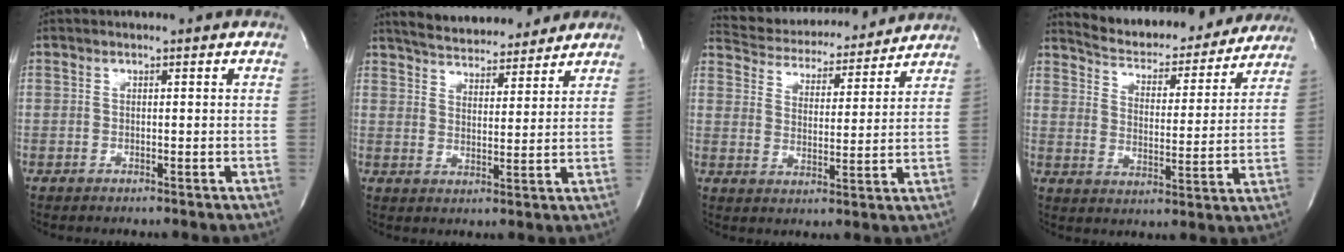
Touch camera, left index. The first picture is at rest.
{"total": 15.2, "force": [13.7, 4.1, 5.2], "torque": [-0.081, 0.017, 0.197]}
{"total": 16.8, "force": [15.9, 3.9, 3.9], "torque": [-0.064, 0.012, 0.227]}
{"total": 20.8, "force": [19.3, 5.5, 5.7], "torque": [-0.083, -0.016, 0.257]}